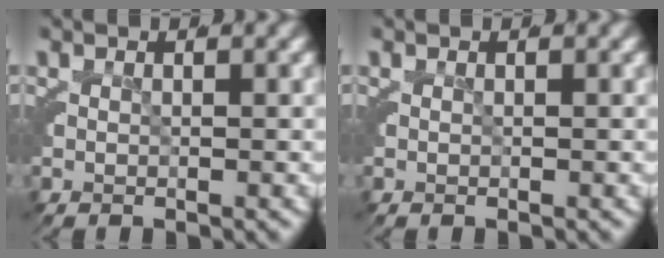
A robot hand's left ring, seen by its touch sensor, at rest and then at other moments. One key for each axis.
{"total": 0.0}